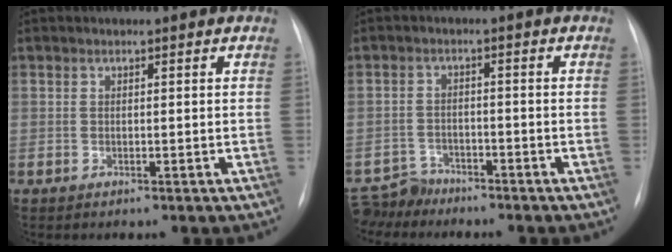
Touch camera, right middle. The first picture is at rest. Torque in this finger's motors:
{"motor_torque": [-0.21, -0.21, -0.12, -0.03]}